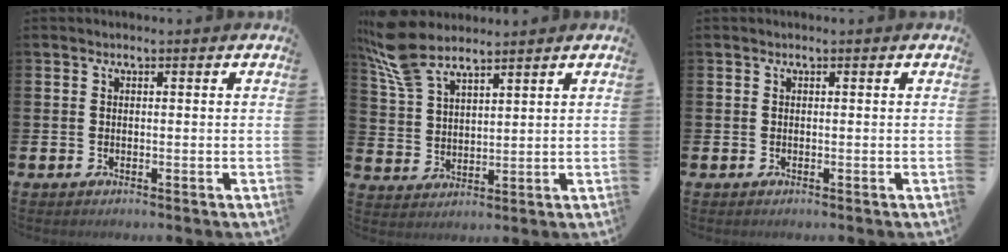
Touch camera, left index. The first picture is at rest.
{"total": 9.0, "force": [7.7, 2.9, 3.4], "torque": [-0.086, -0.026, 0.145]}
{"total": 0.0}